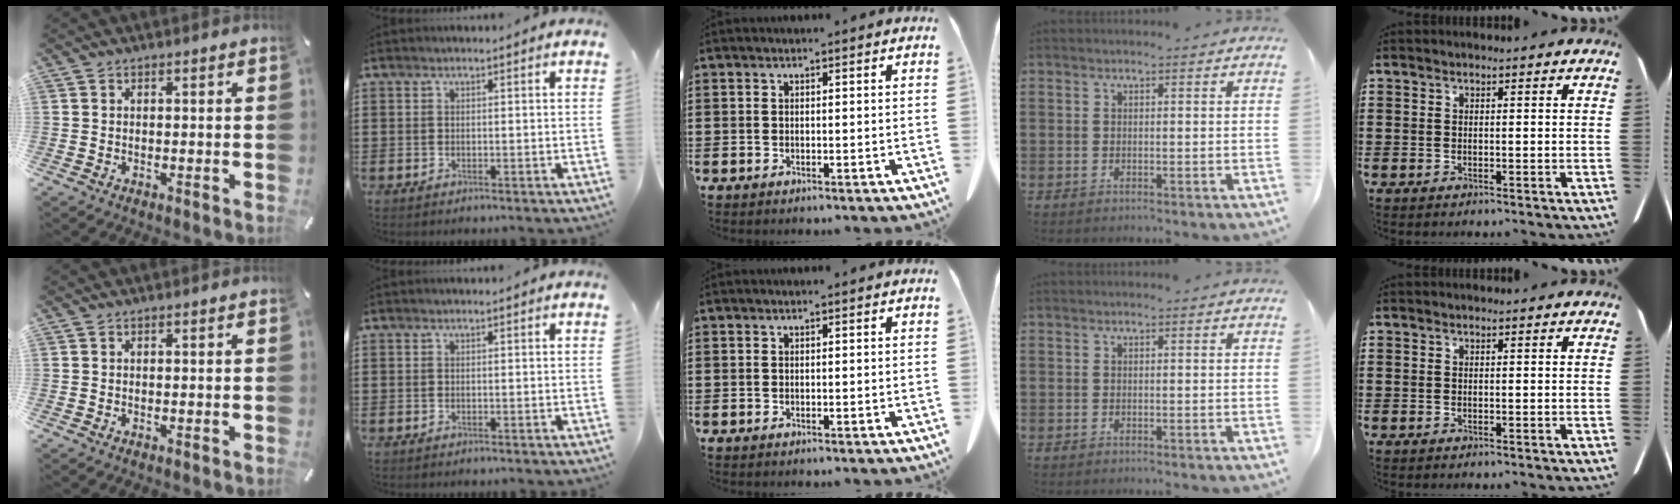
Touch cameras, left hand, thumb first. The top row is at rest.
{}